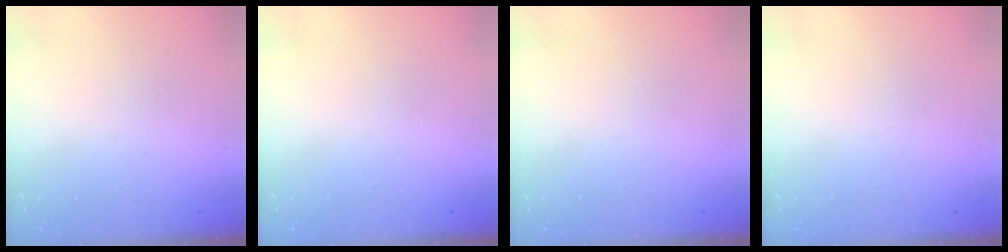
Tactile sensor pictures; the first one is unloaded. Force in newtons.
{"total": 0.0}
{"total": 0.0}
{"total": 0.0}